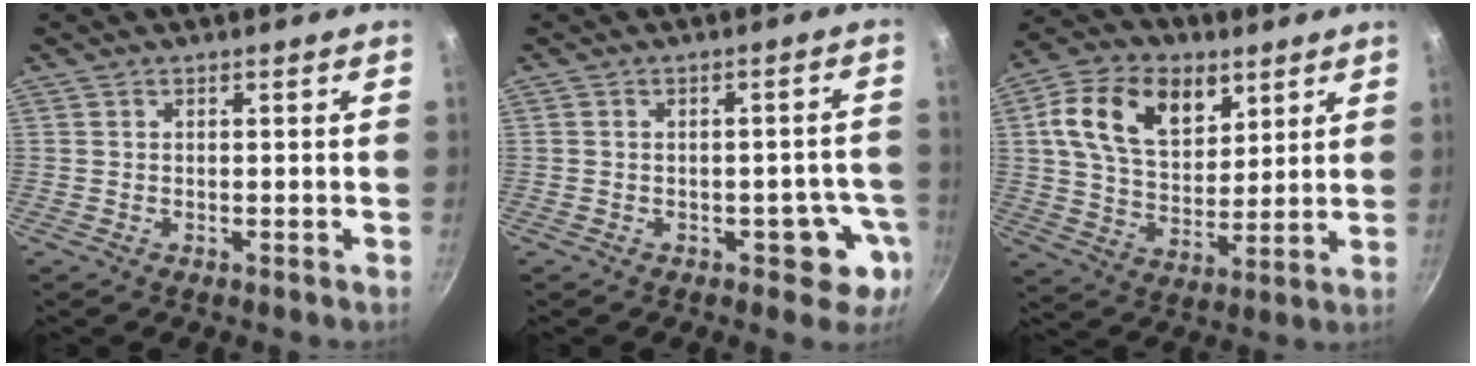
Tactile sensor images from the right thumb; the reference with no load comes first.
{"total": 6.5, "force": [-2.4, 4.0, 4.5], "torque": [-0.005, 0.025, -0.022]}
{"total": 16.7, "force": [6.8, 11.0, 10.6], "torque": [-0.162, -0.018, 0.112]}